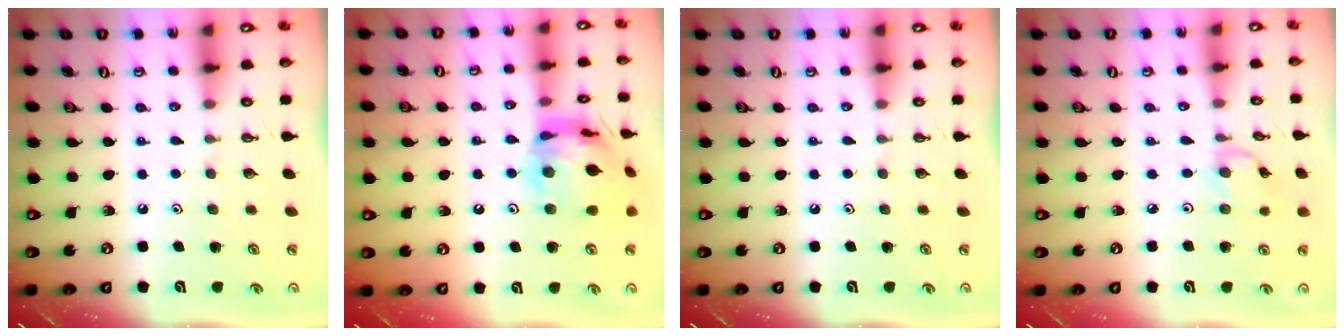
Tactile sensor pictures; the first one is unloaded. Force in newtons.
{"total": 17.0, "press": 16.9, "slide": 1.9}
{"total": 0.0}
{"total": 2.6, "press": 2.6, "slide": 0.2}